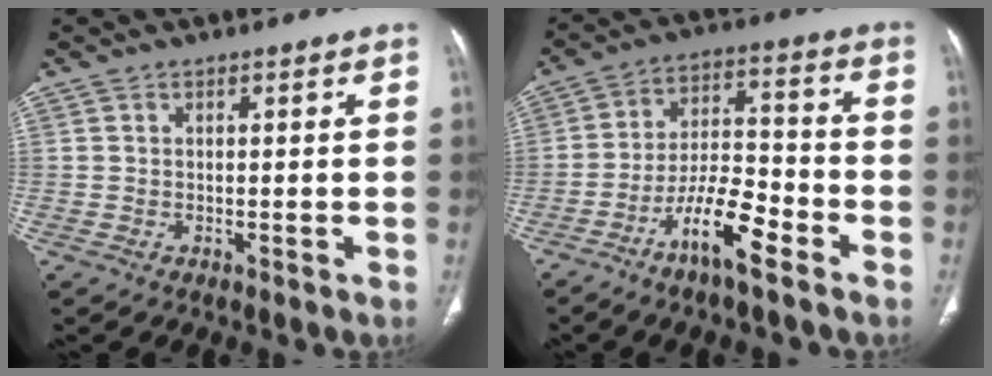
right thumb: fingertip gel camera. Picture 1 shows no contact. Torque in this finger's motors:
{"motor_torque": [-0.02, 0.23, 0.18, 0.30, 0.00]}